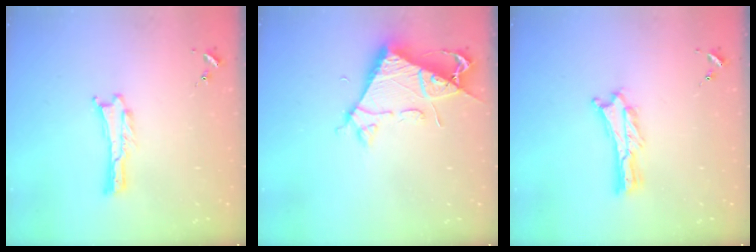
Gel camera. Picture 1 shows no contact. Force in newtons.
{"total": 7.2, "press": 7.2, "slide": 0.7}
{"total": 1.3, "press": 1.3, "slide": 0.3}